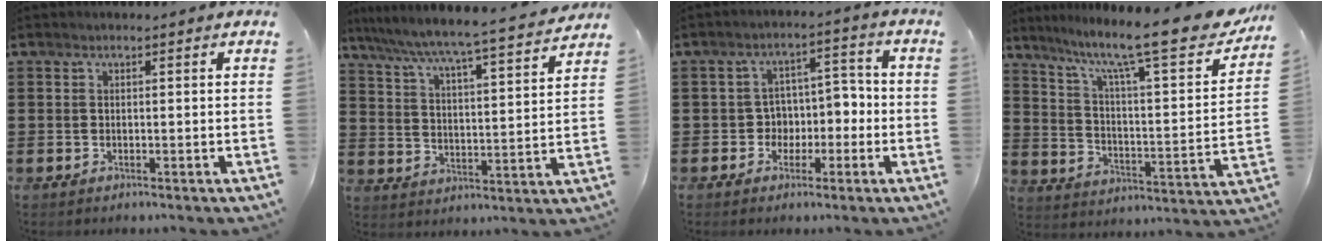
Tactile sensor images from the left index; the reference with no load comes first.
{"total": 5.5, "force": [5.0, -0.7, 1.9], "torque": [-0.063, -0.045, 0.075]}
{"total": 4.6, "force": [-1.4, 4.1, 1.6], "torque": [-0.047, 0.009, -0.031]}
{"total": 11.9, "force": [9.5, 1.2, 7.1], "torque": [-0.139, -0.070, 0.147]}